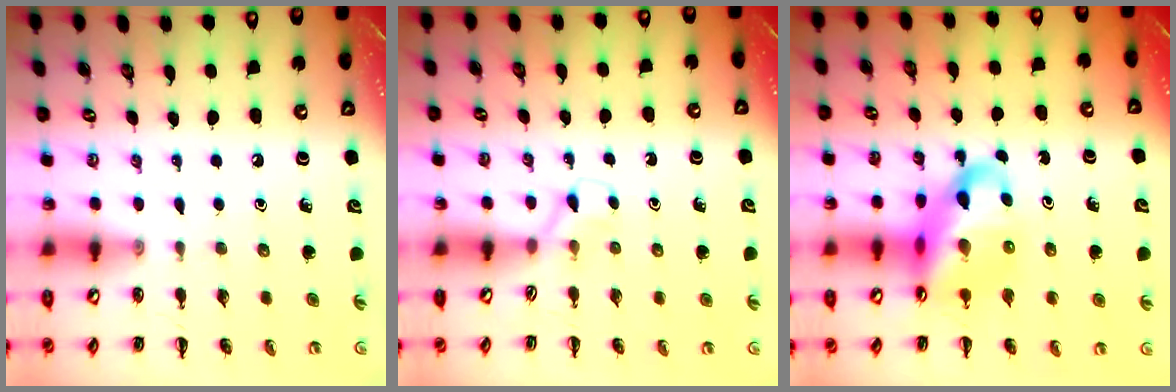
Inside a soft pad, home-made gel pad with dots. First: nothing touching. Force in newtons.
{"total": 2.9, "press": 2.7, "slide": 1.0}
{"total": 13.6, "press": 13.1, "slide": 3.7}